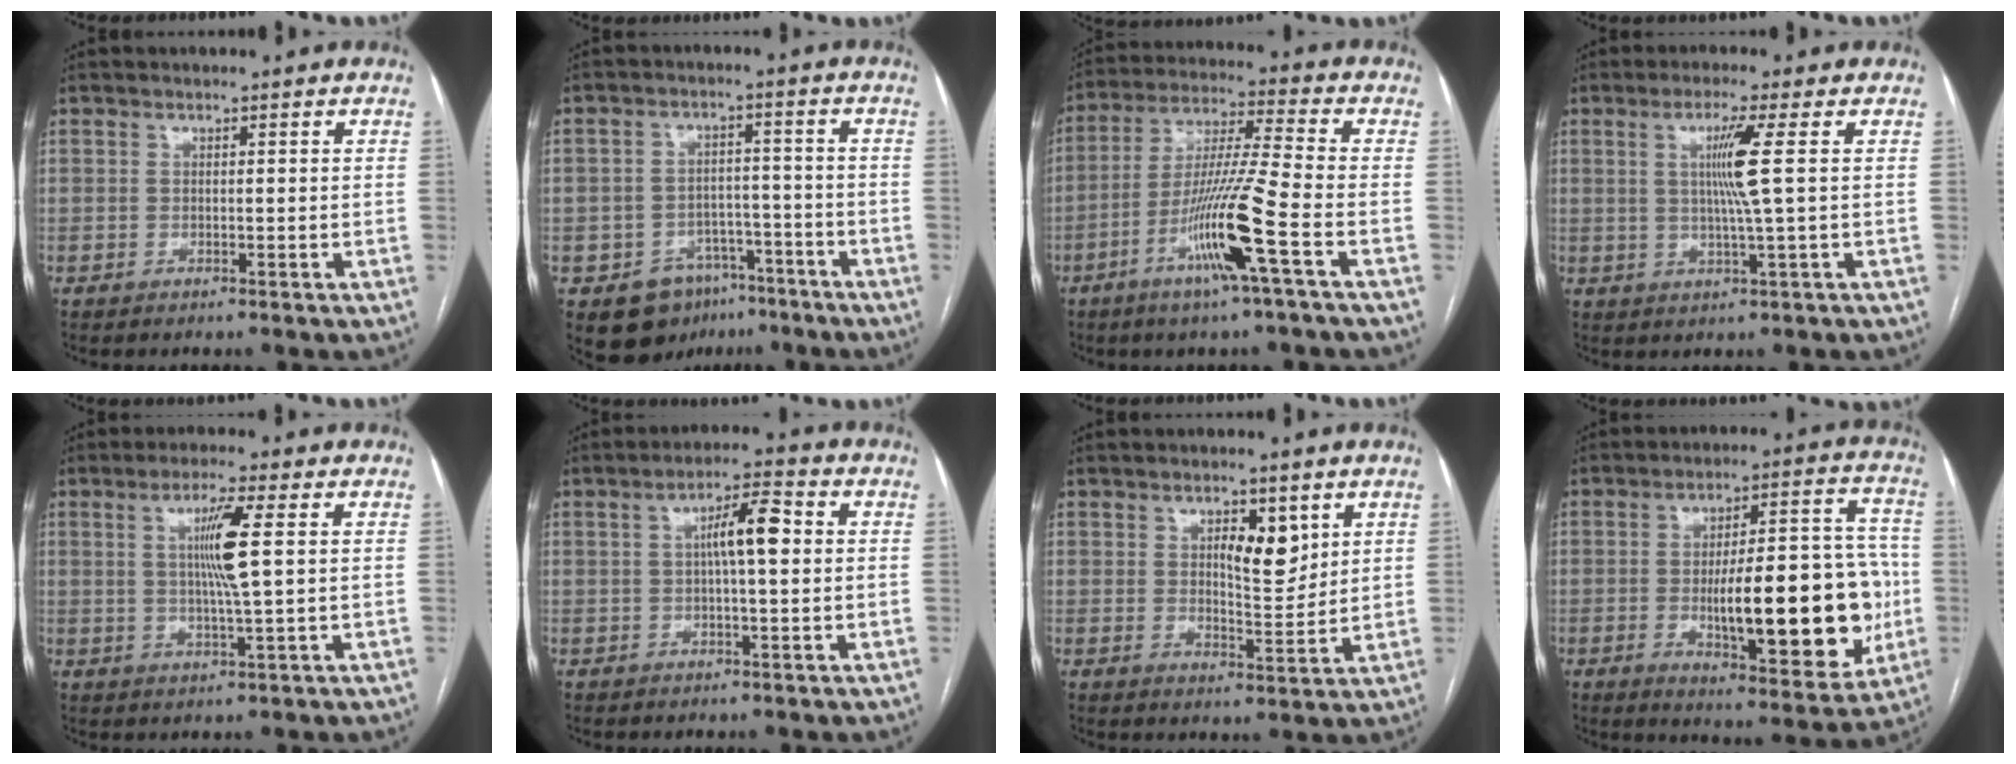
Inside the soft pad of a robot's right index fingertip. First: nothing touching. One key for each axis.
{"total": 8.3, "fx": -5.0, "fy": 6.3, "fz": 2.2, "tx": -0.026, "ty": 0.021, "tz": -0.067}
{"total": 12.8, "fx": -5.3, "fy": -1.3, "fz": 11.6, "tx": -0.230, "ty": -0.011, "tz": -0.103}
{"total": 5.7, "fx": 1.2, "fy": -1.4, "fz": 5.4, "tx": -0.106, "ty": -0.004, "tz": 0.026}
{"total": 6.7, "fx": 1.5, "fy": -0.6, "fz": 6.5, "tx": -0.124, "ty": -0.002, "tz": 0.029}
{"total": 6.4, "fx": 0.8, "fy": 1.1, "fz": 6.3, "tx": -0.108, "ty": 0.019, "tz": 0.011}
{"total": 6.0, "fx": 2.5, "fy": 2.3, "fz": 5.0, "tx": -0.077, "ty": -0.005, "tz": 0.044}
{"total": 20.5, "fx": -3.2, "fy": 5.9, "fz": 19.4, "tx": -0.269, "ty": 0.013, "tz": -0.032}